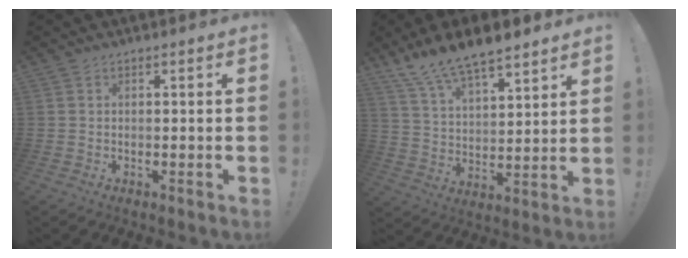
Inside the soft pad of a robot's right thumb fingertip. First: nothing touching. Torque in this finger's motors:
{"motor_torque": [0.82, 1.44, 0.95, 0.60, 0.18]}